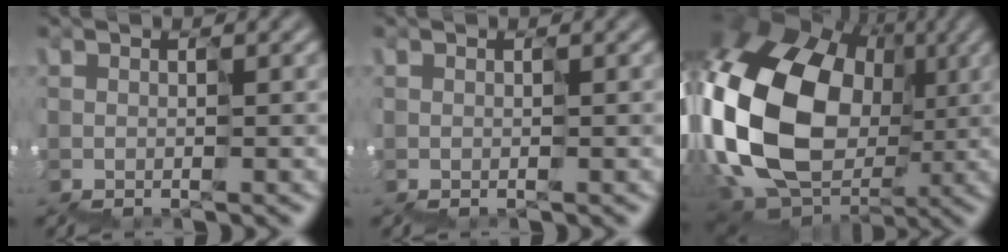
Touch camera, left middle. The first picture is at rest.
{"total": 0.0}
{"total": 16.1, "force": [1.3, 13.4, 8.8], "torque": [-0.240, 0.010, 0.015]}